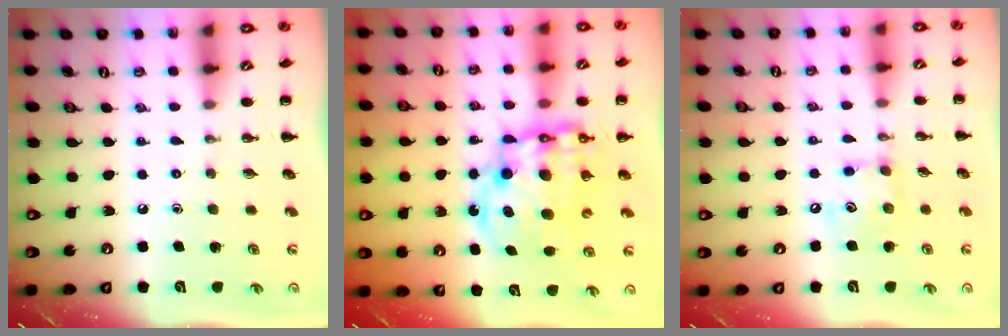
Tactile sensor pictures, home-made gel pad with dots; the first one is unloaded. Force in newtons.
{"total": 15.6, "press": 15.1, "slide": 3.6}
{"total": 7.5, "press": 7.5, "slide": 0.7}